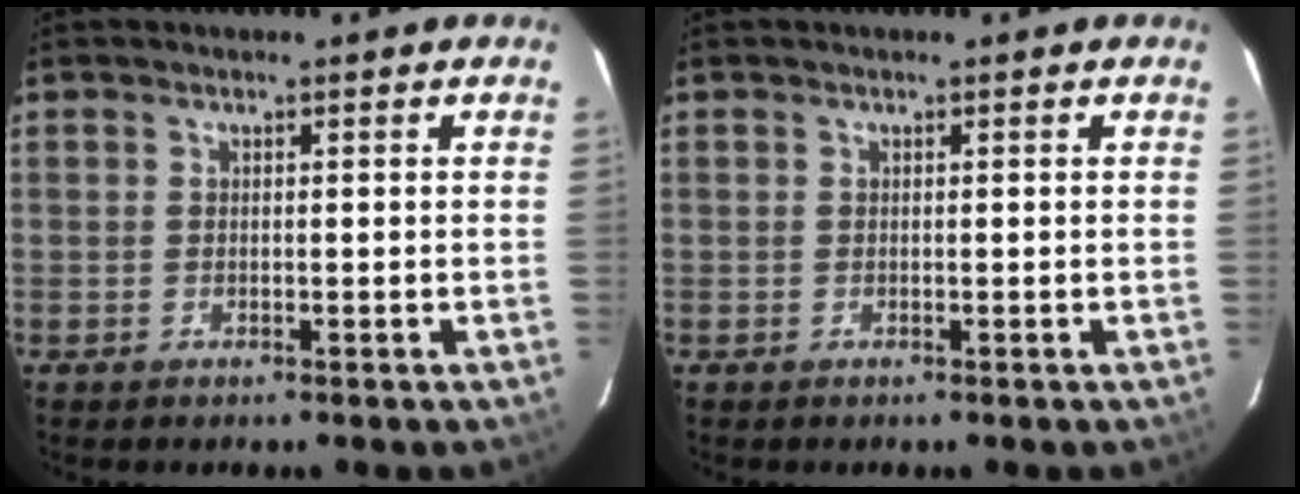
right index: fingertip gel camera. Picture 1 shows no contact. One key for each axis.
{"total": 0.0}